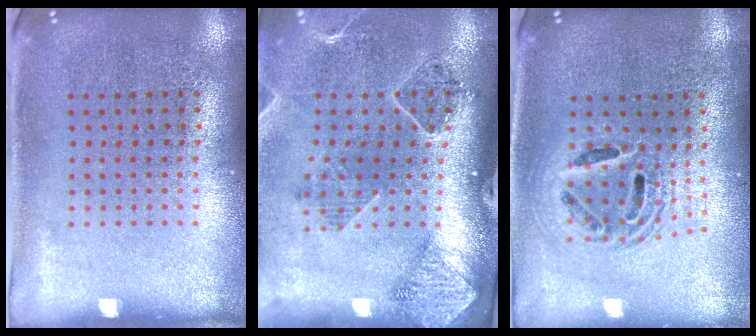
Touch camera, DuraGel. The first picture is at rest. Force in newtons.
{"total": 1.5, "press": 1.5, "slide": 0.1}
{"total": 1.7, "press": 1.5, "slide": 1.0}